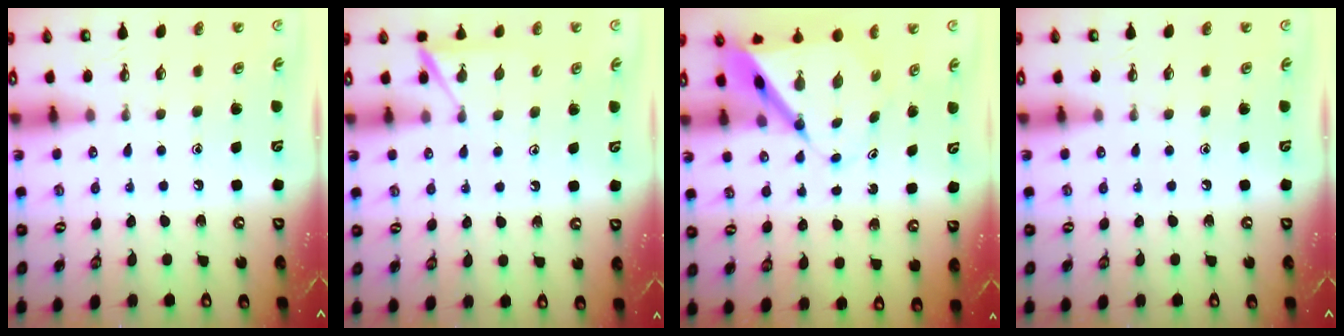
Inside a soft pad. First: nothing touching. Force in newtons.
{"total": 5.8, "press": 5.8, "slide": 0.5}
{"total": 7.5, "press": 7.4, "slide": 0.6}
{"total": 0.0}